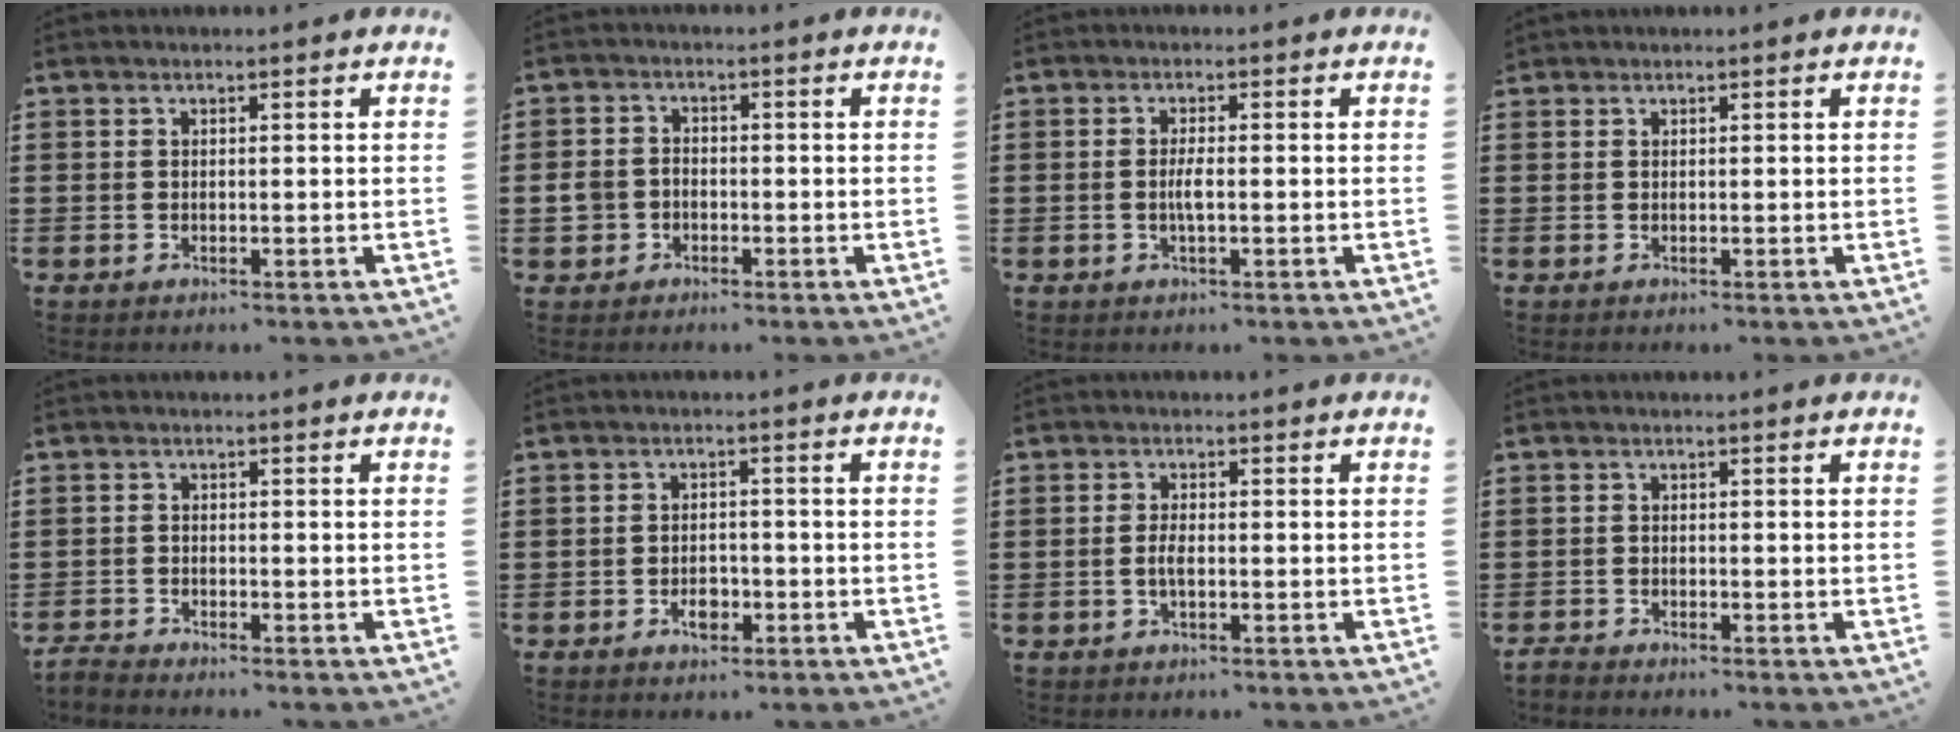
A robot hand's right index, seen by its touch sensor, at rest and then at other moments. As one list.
[{"total": 3.0, "force": [-1.2, 2.5, 1.2], "torque": [-0.043, -0.003, -0.028]}, {"total": 2.7, "force": [-0.5, 0.6, 2.6], "torque": [-0.062, -0.006, -0.014]}, {"total": 0.5, "force": [0.5, 0.2, 0.0], "torque": [0.001, 0.001, 0.010]}, {"total": 1.6, "force": [-1.6, -0.1, 0.0], "torque": [-0.004, -0.001, -0.032]}, {"total": 3.3, "force": [-1.3, 1.8, 2.5], "torque": [-0.037, 0.000, -0.025]}, {"total": 2.6, "force": [-0.4, 1.0, 2.3], "torque": [-0.053, -0.001, -0.011]}, {"total": 1.0, "force": [-1.0, 0.1, 0.0], "torque": [-0.003, 0.000, -0.020]}]